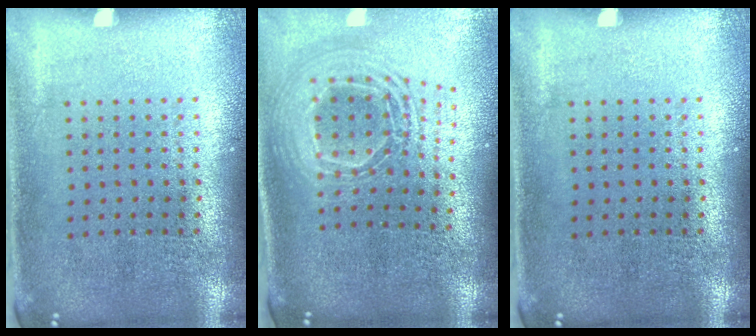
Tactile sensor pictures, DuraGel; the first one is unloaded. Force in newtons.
{"total": 2.2, "press": 1.7, "slide": 1.5}
{"total": 0.0}